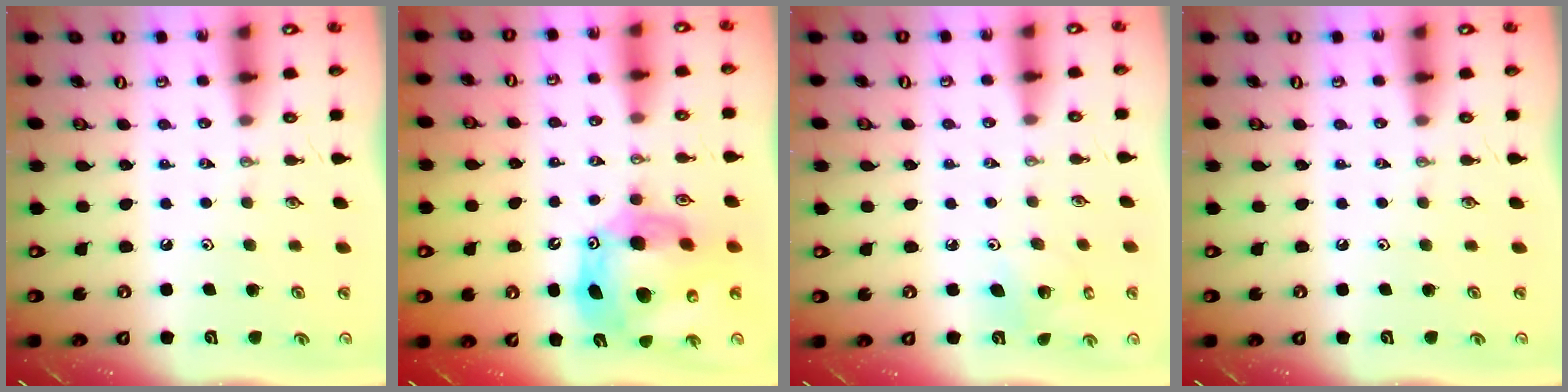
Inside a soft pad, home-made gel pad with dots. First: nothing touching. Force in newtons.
{"total": 17.8, "press": 17.7, "slide": 1.7}
{"total": 4.2, "press": 4.2, "slide": 0.3}
{"total": 0.0}